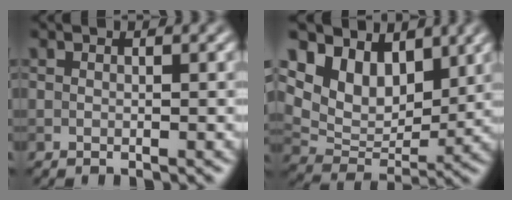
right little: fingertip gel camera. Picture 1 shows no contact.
{"total": 7.6, "force": [4.7, 4.7, 3.7], "torque": [-0.064, -0.001, 0.075]}